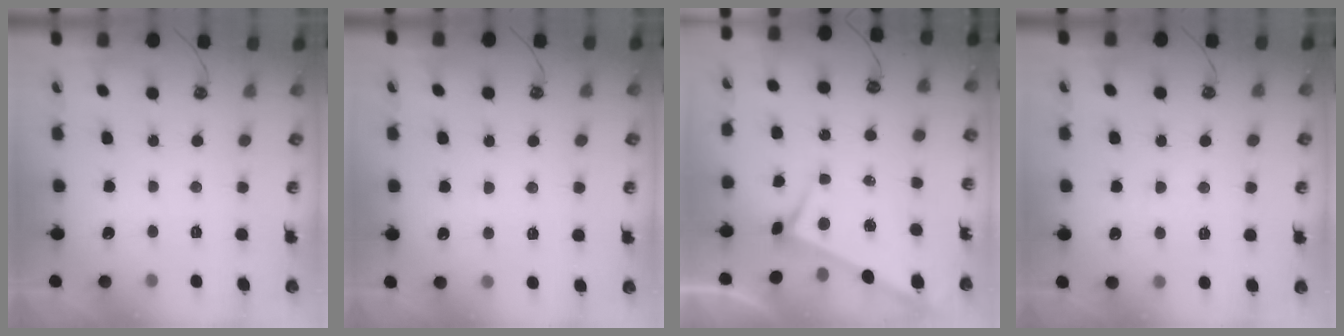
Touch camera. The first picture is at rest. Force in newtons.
{"total": 4.5, "press": 4.5, "slide": 0.7}
{"total": 3.9, "press": 3.9, "slide": 0.4}
{"total": 1.8, "press": 1.7, "slide": 0.5}